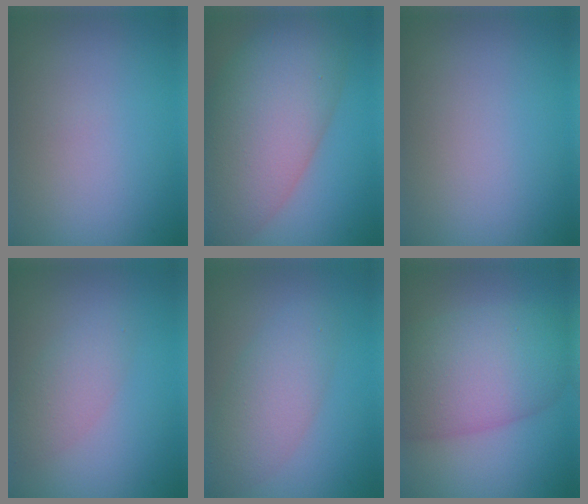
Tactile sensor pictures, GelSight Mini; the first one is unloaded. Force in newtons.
{"total": 13.2, "press": 13.2, "slide": 0.6}
{"total": 0.0}
{"total": 2.8, "press": 2.8, "slide": 0.1}
{"total": 4.4, "press": 4.4, "slide": 0.2}
{"total": 9.9, "press": 9.9, "slide": 0.4}